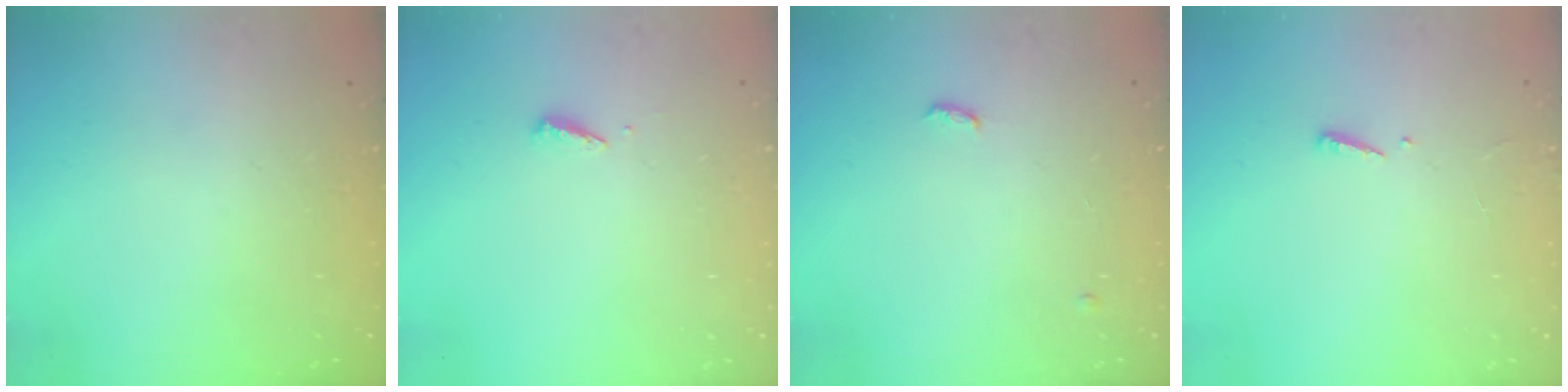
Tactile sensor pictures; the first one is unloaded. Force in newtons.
{"total": 2.5, "press": 2.5, "slide": 0.1}
{"total": 7.6, "press": 4.2, "slide": 6.4}
{"total": 2.4, "press": 2.4, "slide": 0.2}